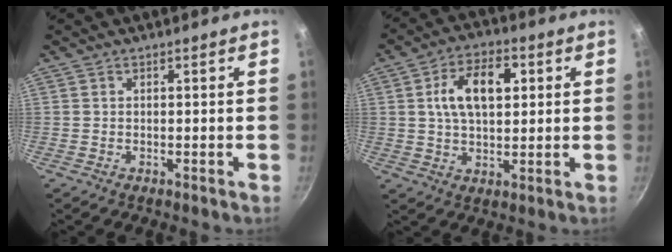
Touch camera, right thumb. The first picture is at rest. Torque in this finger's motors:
{"motor_torque": [0.15, 0.21, 0.63, -0.46, 0.14]}